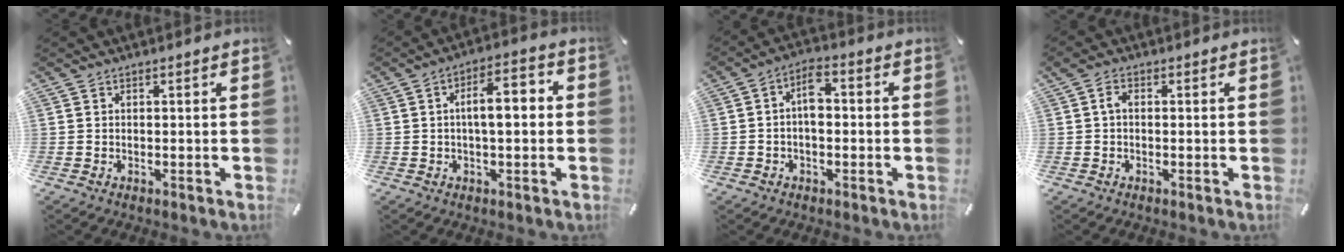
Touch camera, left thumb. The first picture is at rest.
{"total": 8.0, "force": [0.1, 3.3, 7.2], "torque": [-0.110, 0.009, -0.006]}
{"total": 5.9, "force": [-0.4, 3.4, 4.8], "torque": [-0.088, 0.019, -0.007]}
{"total": 2.3, "force": [0.1, 1.4, 1.8], "torque": [-0.037, 0.008, 0.000]}